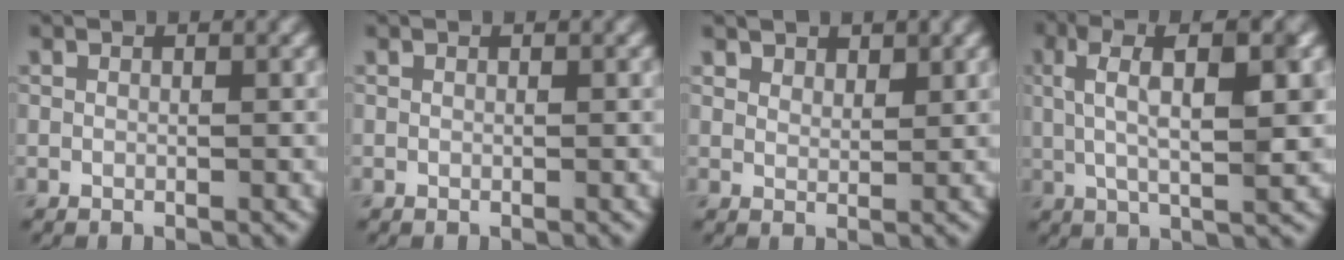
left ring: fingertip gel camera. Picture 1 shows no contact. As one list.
[{"total": 0.0}, {"total": 2.4, "force": [2.0, 1.0, 0.7], "torque": [-0.013, -0.013, 0.042]}, {"total": 7.7, "force": [1.8, 2.4, 7.1], "torque": [-0.117, 0.009, 0.026]}]